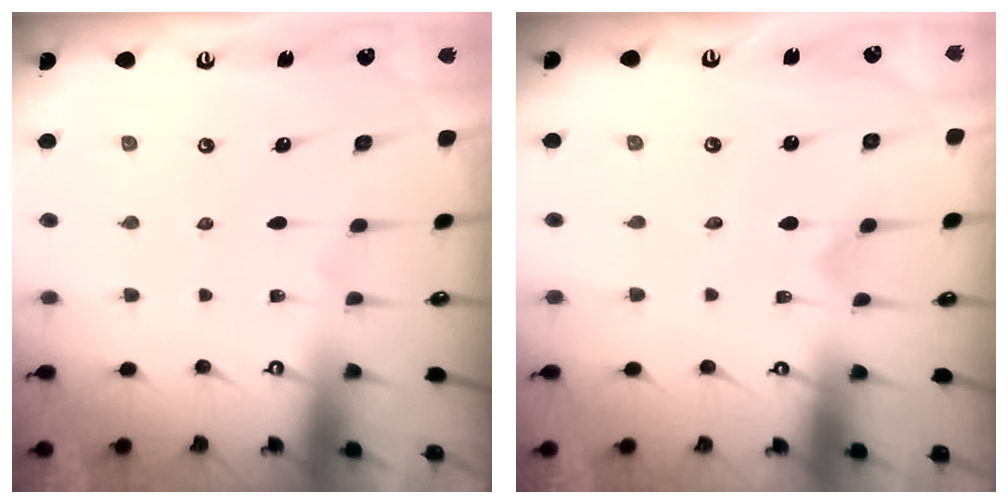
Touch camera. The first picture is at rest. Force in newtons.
{"total": 0.0}